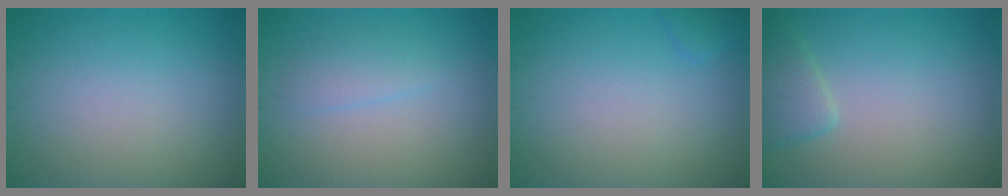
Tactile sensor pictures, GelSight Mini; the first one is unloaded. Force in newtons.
{"total": 1.8, "press": 1.8, "slide": 0.0}
{"total": 0.8, "press": 0.8, "slide": 0.1}
{"total": 2.1, "press": 2.1, "slide": 0.2}